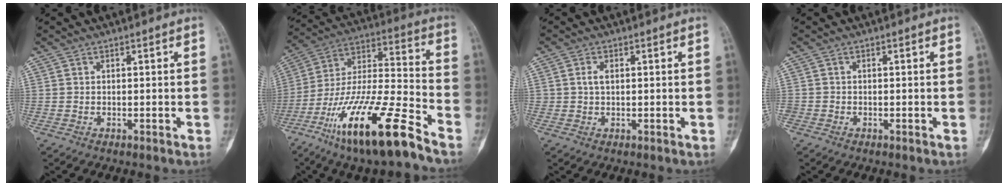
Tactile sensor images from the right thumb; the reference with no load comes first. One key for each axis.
{"total": 21.8, "fx": -13.6, "fy": 4.0, "fz": 16.5, "tx": -0.343, "ty": 0.055, "tz": -0.246}
{"total": 2.0, "fx": 0.4, "fy": 1.3, "fz": 1.5, "tx": -0.028, "ty": 0.003, "tz": 0.009}
{"total": 0.7, "fx": -0.3, "fy": 0.6, "fz": 0.0, "tx": -0.001, "ty": 0.004, "tz": -0.009}